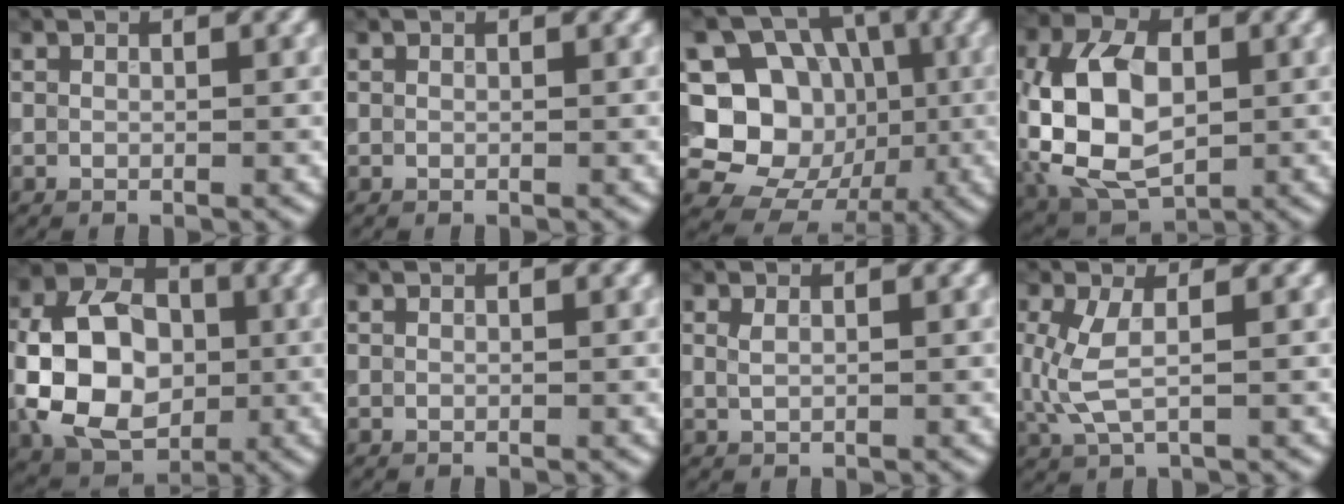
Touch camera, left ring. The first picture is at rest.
{"total": 0.0}
{"total": 14.1, "force": [-0.8, 12.8, 6.0], "torque": [-0.119, 0.008, -0.031]}
{"total": 10.1, "force": [-0.9, 6.6, 7.5], "torque": [-0.164, 0.002, -0.025]}
{"total": 10.4, "force": [-0.9, 7.6, 7.1], "torque": [-0.137, 0.009, -0.026]}
{"total": 0.0}
{"total": 0.8, "force": [0.4, 0.3, 0.7], "torque": [-0.016, 0.001, 0.008]}
{"total": 3.4, "force": [0.3, 1.3, 3.1], "torque": [-0.083, -0.003, 0.006]}